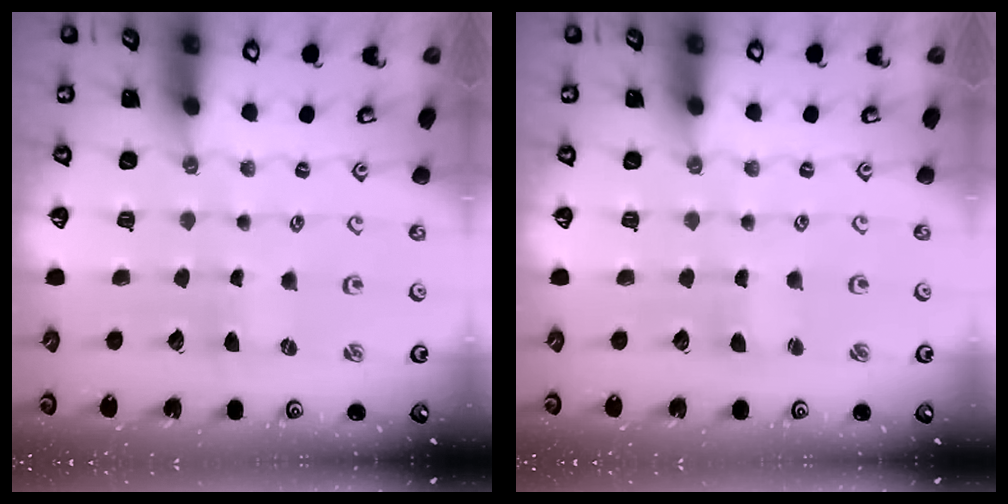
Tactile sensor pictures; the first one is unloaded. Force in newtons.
{"total": 1.3, "press": 1.3, "slide": 0.3}